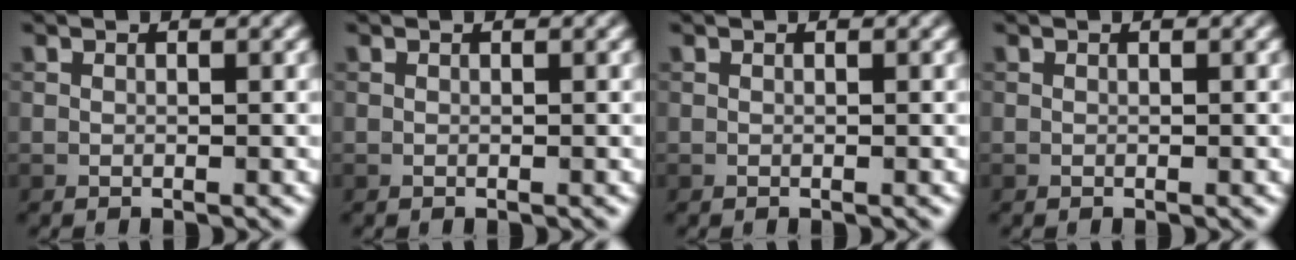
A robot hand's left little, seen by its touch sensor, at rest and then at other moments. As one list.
[{"total": 0.0}, {"total": 0.0}, {"total": 0.0}]